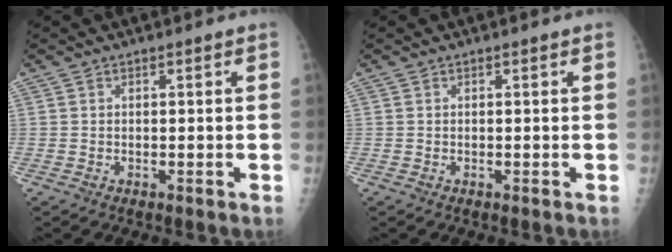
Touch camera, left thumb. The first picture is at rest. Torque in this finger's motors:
{"motor_torque": [-0.04, 0.04, -0.03, -0.03, 0.00]}